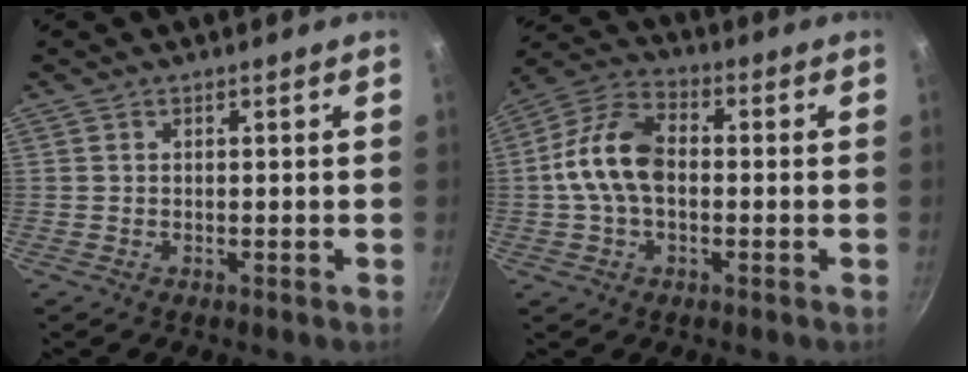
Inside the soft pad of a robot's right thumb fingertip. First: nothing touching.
{"total": 12.3, "force": [-0.2, 7.6, 9.7], "torque": [-0.173, 0.037, -0.021]}